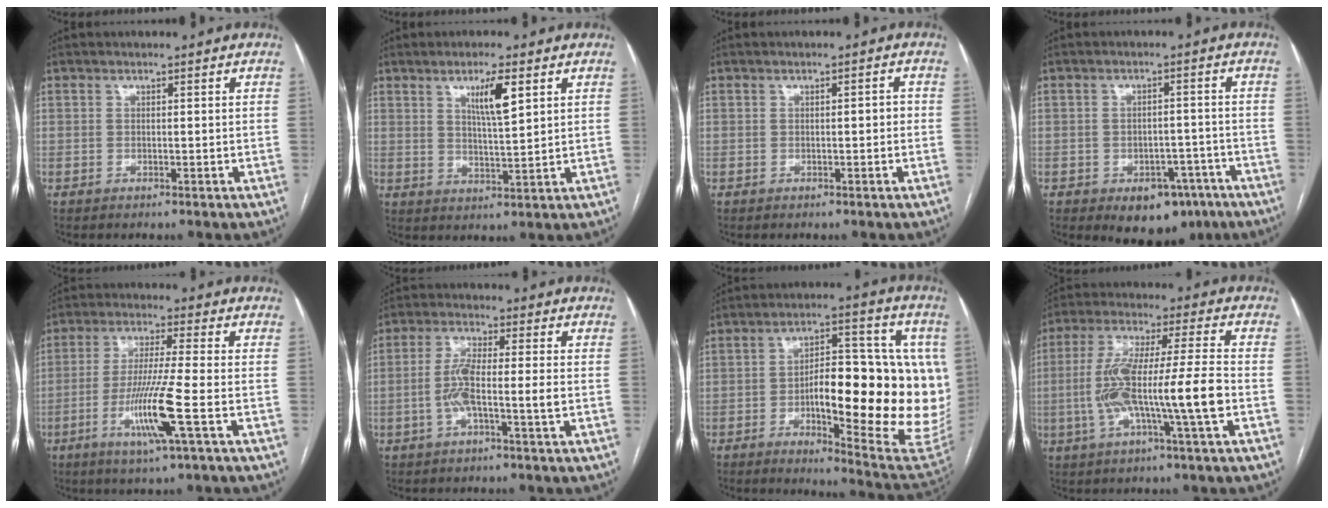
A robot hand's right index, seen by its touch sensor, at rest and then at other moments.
{"total": 5.9, "force": [2.8, 0.6, 5.2], "torque": [-0.089, -0.005, 0.049]}
{"total": 1.3, "force": [-0.1, 0.4, 1.2], "torque": [-0.014, 0.003, -0.001]}
{"total": 8.1, "force": [-4.9, 4.9, 4.2], "torque": [-0.037, 0.014, -0.060]}
{"total": 10.4, "force": [-3.4, -0.9, 9.8], "torque": [-0.194, -0.018, -0.067]}
{"total": 6.4, "force": [-1.4, 0.4, 6.2], "torque": [-0.129, 0.011, -0.029]}
{"total": 22.9, "force": [-1.4, 6.1, 22.0], "torque": [-0.229, 0.023, -0.004]}
{"total": 14.1, "force": [-2.9, 0.3, 13.8], "torque": [-0.269, 0.010, -0.056]}